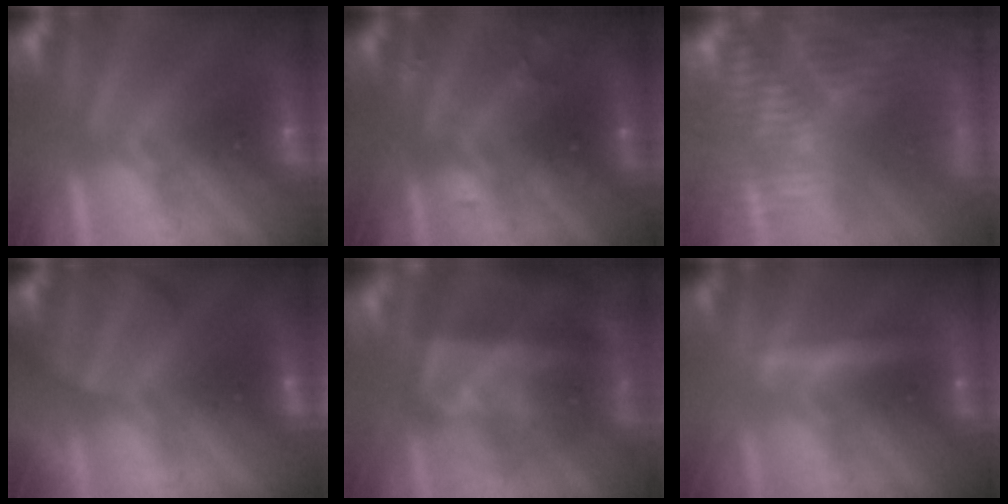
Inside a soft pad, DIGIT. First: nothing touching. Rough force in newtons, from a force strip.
{"total": 2.4}
{"total": 7.3}
{"total": 7.6}
{"total": 9.4}
{"total": 2.0}